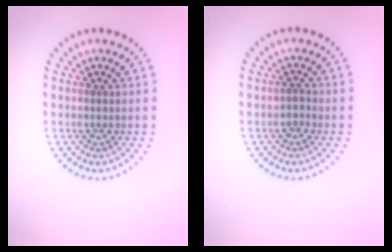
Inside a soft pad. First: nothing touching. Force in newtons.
{"total": 0.6, "press": 0.5, "slide": 0.3}